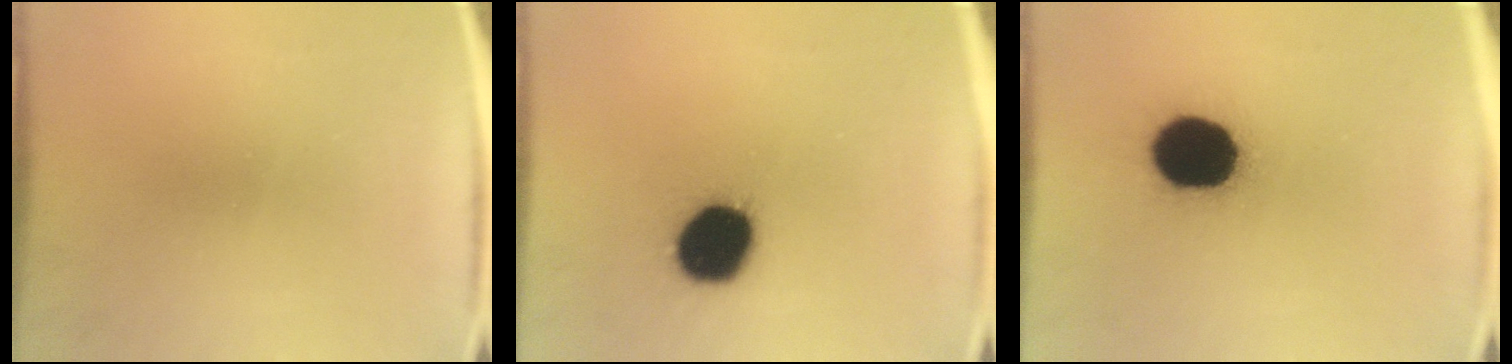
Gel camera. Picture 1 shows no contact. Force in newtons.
{"total": 16.3}
{"total": 19.8}